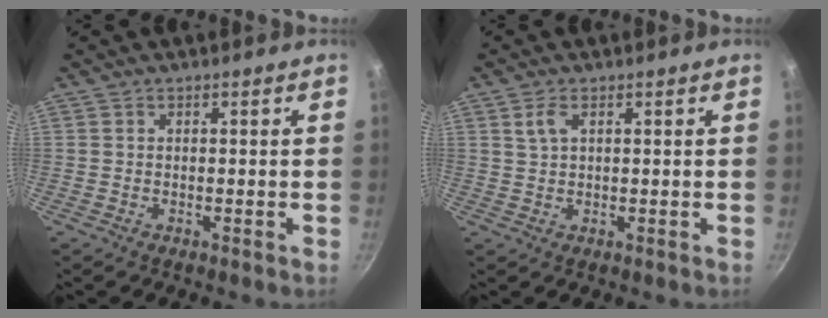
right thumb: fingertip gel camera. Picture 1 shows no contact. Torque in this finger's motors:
{"motor_torque": [-0.45, 0.44, -0.16, 0.16, 0.15]}